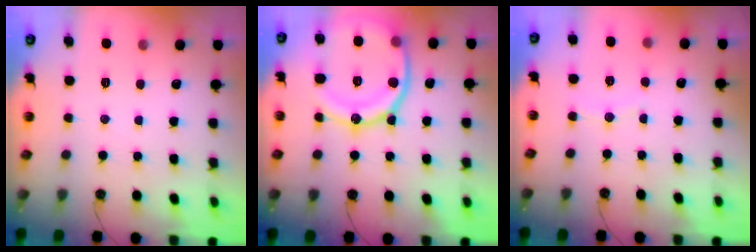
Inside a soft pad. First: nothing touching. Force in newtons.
{"total": 22.0, "press": 21.9, "slide": 2.4}
{"total": 4.2, "press": 4.1, "slide": 1.0}